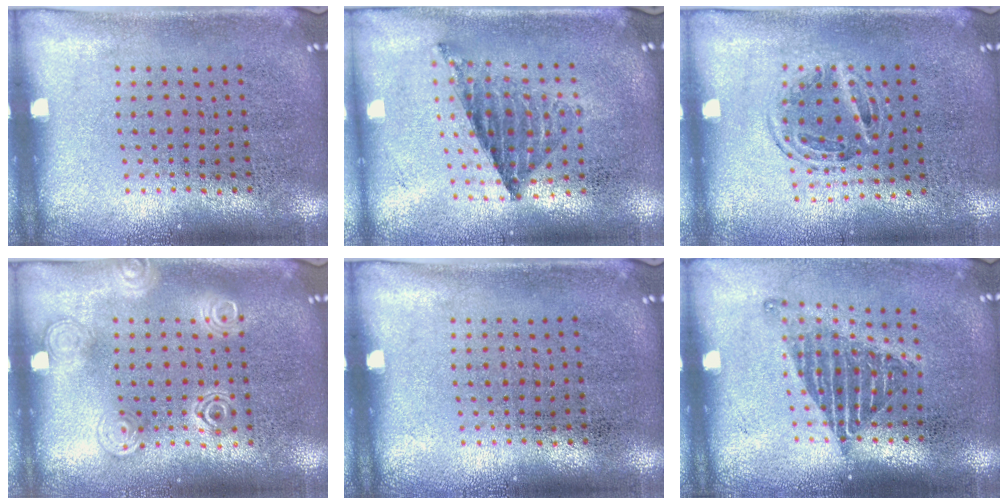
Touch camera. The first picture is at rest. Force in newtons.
{"total": 0.8, "press": 0.8, "slide": 0.1}
{"total": 1.0, "press": 1.0, "slide": 0.4}
{"total": 1.2, "press": 1.2, "slide": 0.1}
{"total": 0.0}
{"total": 1.3, "press": 1.1, "slide": 0.7}